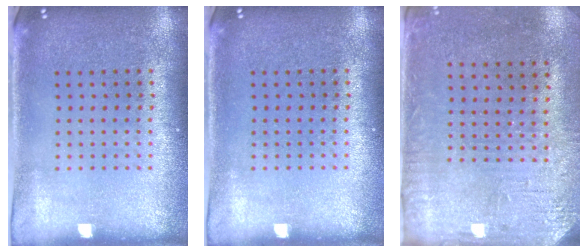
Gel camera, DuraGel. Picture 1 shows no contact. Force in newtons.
{"total": 0.0}
{"total": 3.2, "press": 2.6, "slide": 1.8}